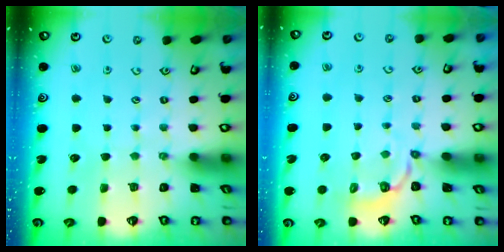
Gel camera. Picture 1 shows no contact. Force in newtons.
{"total": 3.5, "press": 2.6, "slide": 2.4}